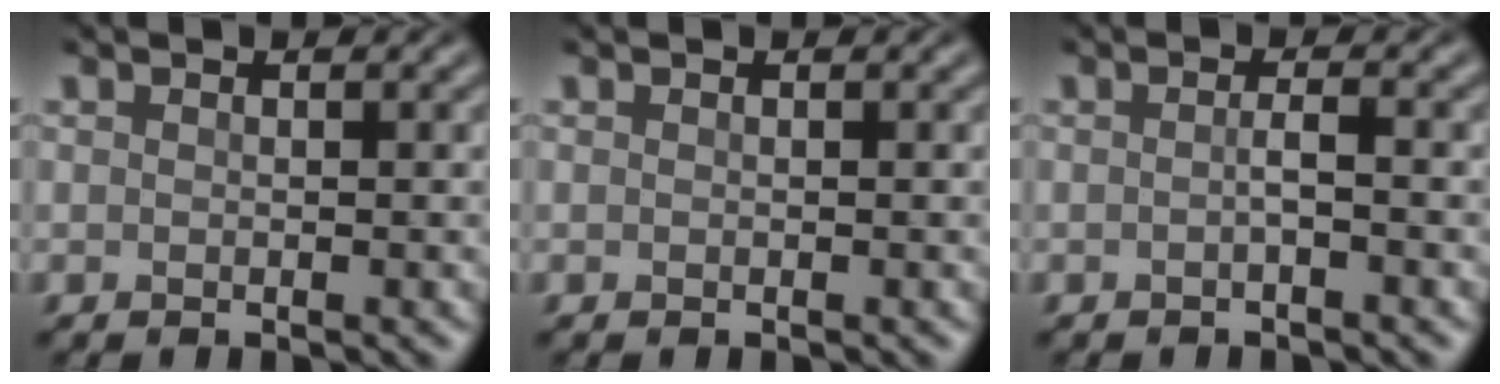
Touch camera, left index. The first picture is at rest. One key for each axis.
{"total": 0.0}
{"total": 1.1, "fx": -0.3, "fy": 0.2, "fz": 1.1, "tx": -0.016, "ty": 0.003, "tz": -0.008}